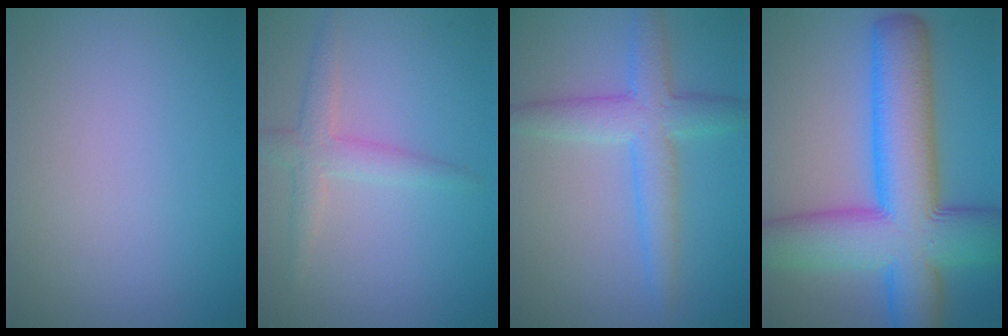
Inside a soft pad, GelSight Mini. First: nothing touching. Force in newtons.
{"total": 2.6, "press": 2.5, "slide": 0.1}
{"total": 4.5, "press": 4.5, "slide": 0.2}
{"total": 13.4, "press": 13.4, "slide": 0.3}